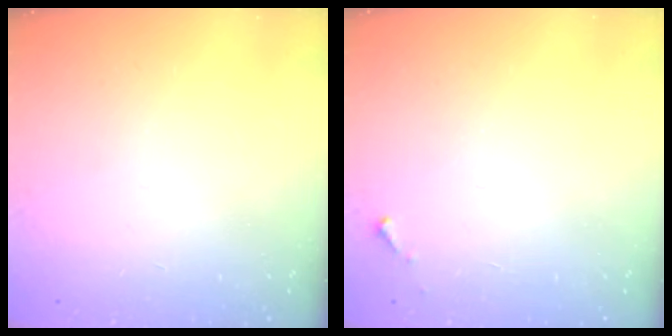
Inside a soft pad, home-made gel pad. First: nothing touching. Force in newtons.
{"total": 2.8, "press": 2.8, "slide": 0.1}